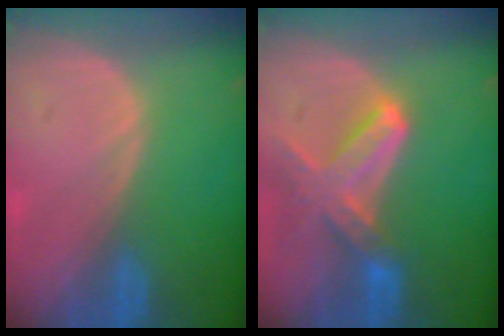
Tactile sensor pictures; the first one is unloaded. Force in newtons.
{"total": 7.7, "press": 6.8, "slide": 3.5}